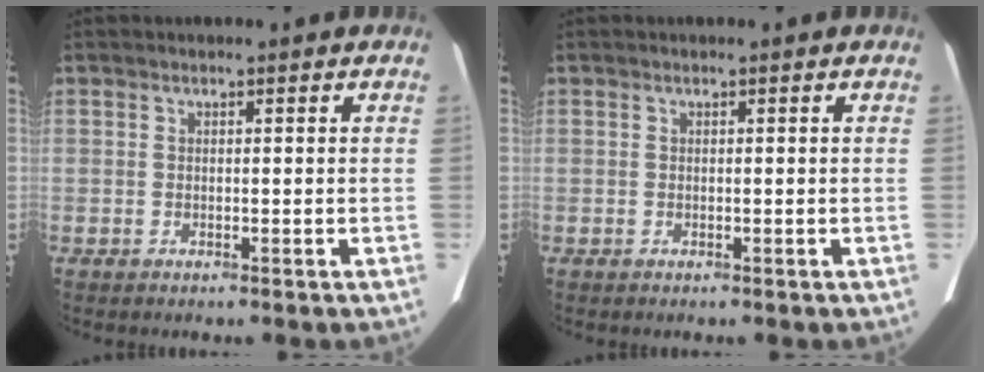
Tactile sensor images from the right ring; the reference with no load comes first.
{"total": 0.0}